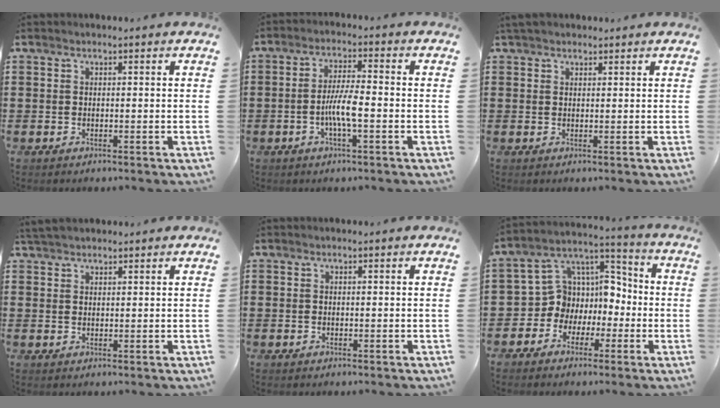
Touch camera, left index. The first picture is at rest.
{"total": 5.7, "force": [-1.7, 1.2, 5.3], "torque": [-0.105, 0.004, -0.035]}
{"total": 1.7, "force": [1.4, 0.7, 0.7], "torque": [-0.017, 0.006, 0.026]}
{"total": 2.2, "force": [2.0, 0.6, 0.7], "torque": [-0.019, 0.005, 0.039]}
{"total": 0.0}
{"total": 8.0, "force": [-1.7, 7.8, 0.9], "torque": [-0.061, -0.006, -0.033]}